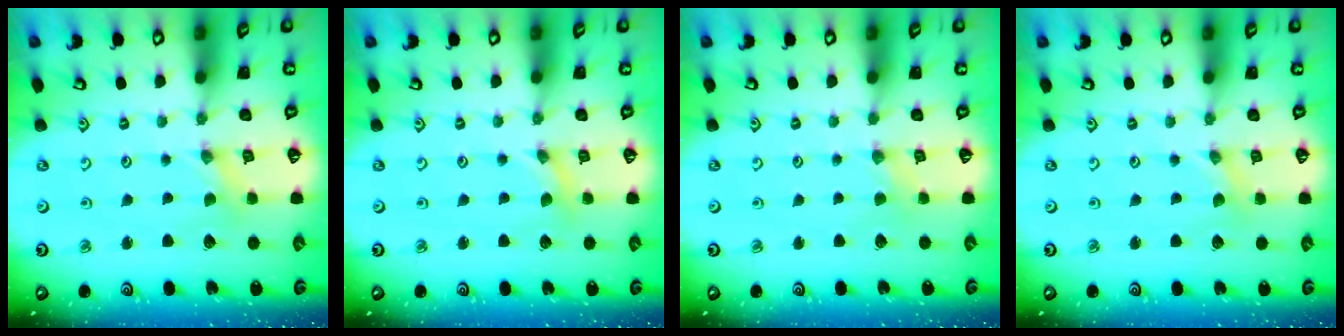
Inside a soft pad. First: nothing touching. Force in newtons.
{"total": 0.6, "press": 0.5, "slide": 0.1}
{"total": 2.1, "press": 2.1, "slide": 0.6}
{"total": 0.0}